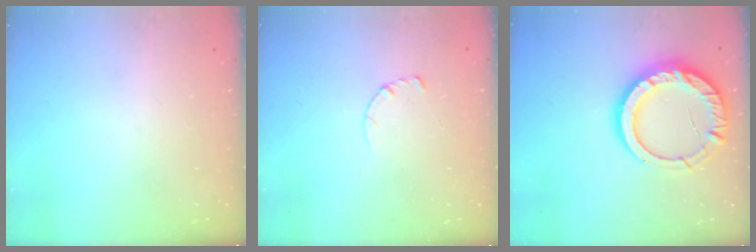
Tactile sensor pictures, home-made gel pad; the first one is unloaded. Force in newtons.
{"total": 2.8, "press": 2.8, "slide": 0.4}
{"total": 16.2, "press": 16.0, "slide": 2.1}